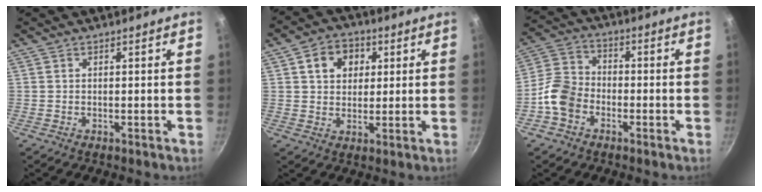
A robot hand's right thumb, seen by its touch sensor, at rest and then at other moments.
{"total": 8.0, "force": [2.7, 6.4, 4.1], "torque": [-0.037, 0.004, 0.035]}
{"total": 8.6, "force": [-3.6, 6.3, 4.6], "torque": [-0.071, 0.033, -0.087]}